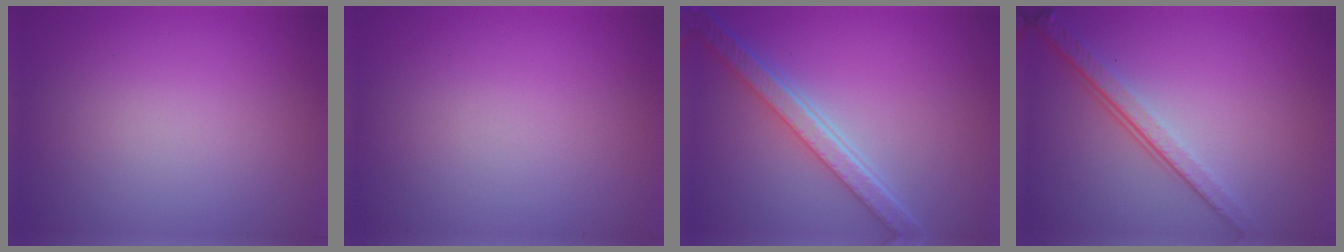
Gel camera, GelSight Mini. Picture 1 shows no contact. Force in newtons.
{"total": 0.0}
{"total": 5.4, "press": 4.2, "slide": 3.4}
{"total": 4.0, "press": 2.8, "slide": 2.8}